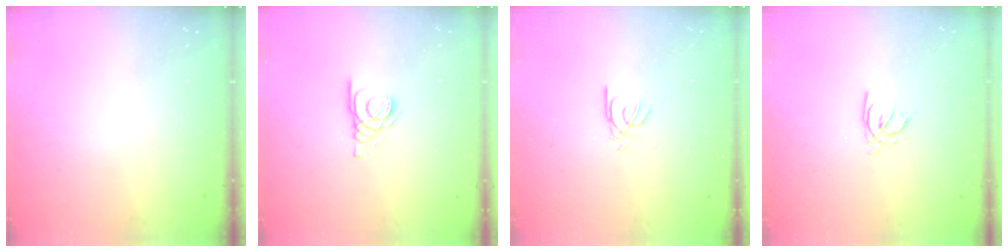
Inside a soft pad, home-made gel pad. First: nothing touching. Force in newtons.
{"total": 2.8, "press": 2.8, "slide": 0.3}
{"total": 2.0, "press": 1.9, "slide": 0.4}
{"total": 2.6, "press": 2.6, "slide": 0.2}